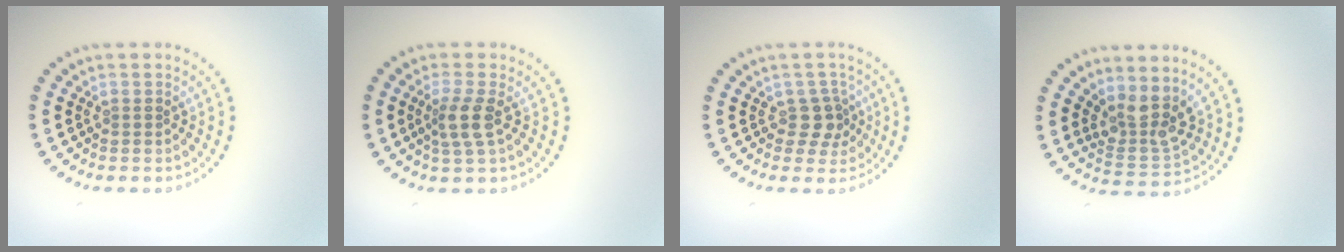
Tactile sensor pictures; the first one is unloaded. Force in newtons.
{"total": 2.5, "press": 2.0, "slide": 1.5}
{"total": 2.2, "press": 1.9, "slide": 1.2}
{"total": 3.6, "press": 2.9, "slide": 2.1}